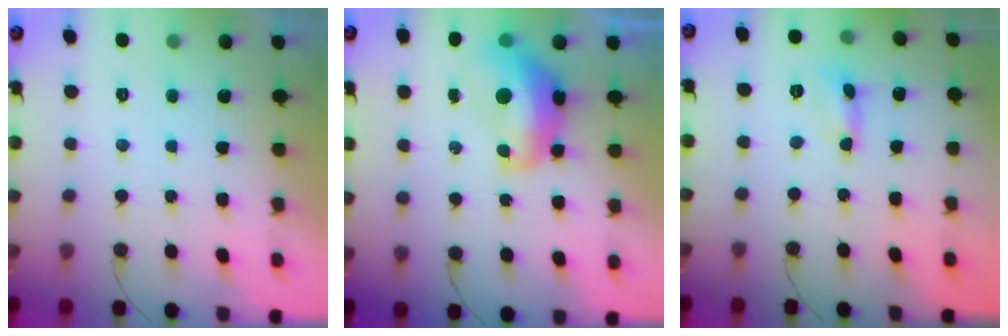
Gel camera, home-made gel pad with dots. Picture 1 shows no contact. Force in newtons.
{"total": 13.2, "press": 13.1, "slide": 1.5}
{"total": 1.0, "press": 1.0, "slide": 0.1}